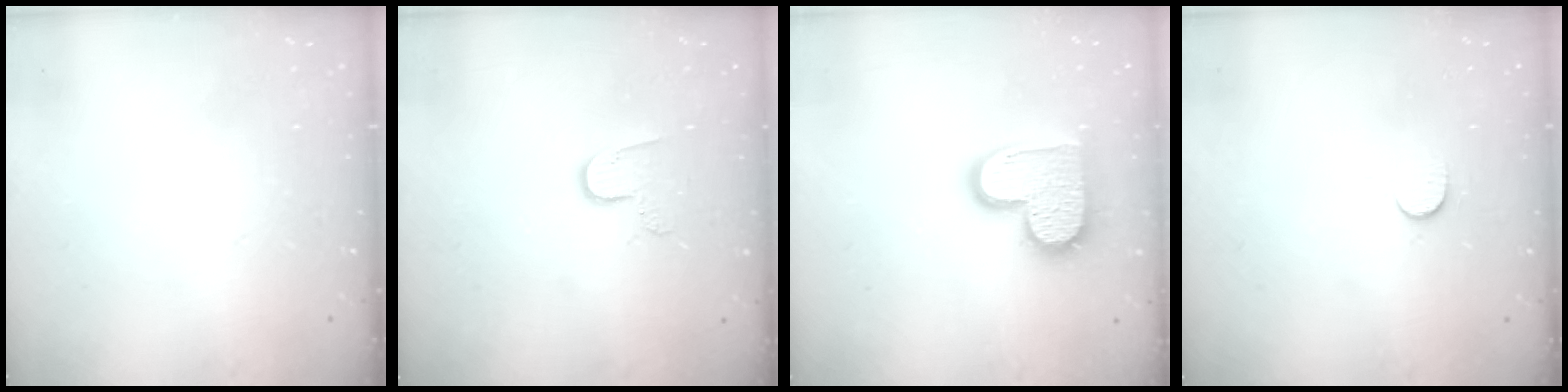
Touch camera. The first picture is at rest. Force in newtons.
{"total": 6.5, "press": 6.4, "slide": 0.6}
{"total": 13.8, "press": 13.8, "slide": 0.6}
{"total": 5.3, "press": 5.2, "slide": 0.5}